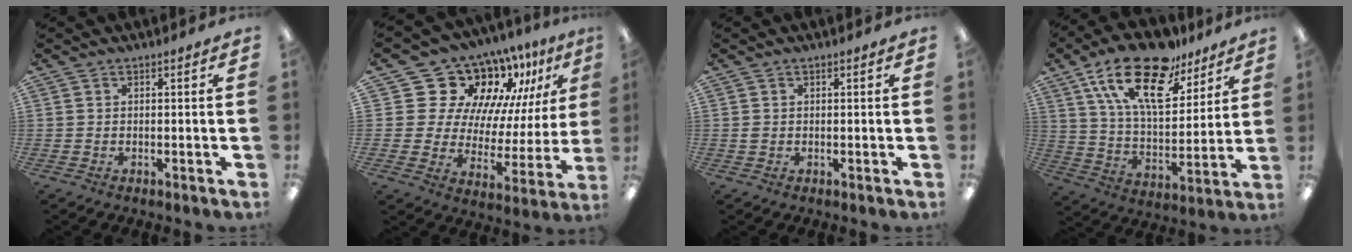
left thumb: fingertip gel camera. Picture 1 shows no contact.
{"total": 18.4, "force": [14.0, 10.1, 6.3], "torque": [-0.115, -0.112, 0.261]}
{"total": 0.9, "force": [0.0, 0.8, 0.4], "torque": [-0.008, 0.004, -0.001]}
{"total": 22.6, "force": [14.3, 10.1, 14.3], "torque": [-0.248, -0.067, 0.251]}